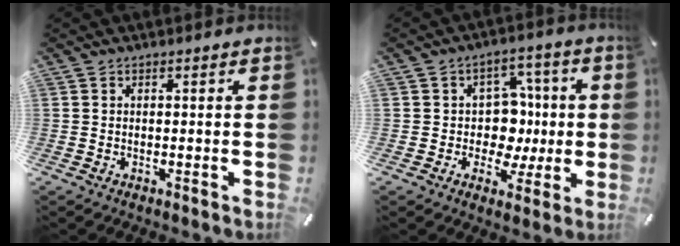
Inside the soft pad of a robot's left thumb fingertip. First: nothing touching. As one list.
[{"total": 10.6, "force": [0.2, 9.7, 4.3], "torque": [-0.054, 0.004, 0.016]}]